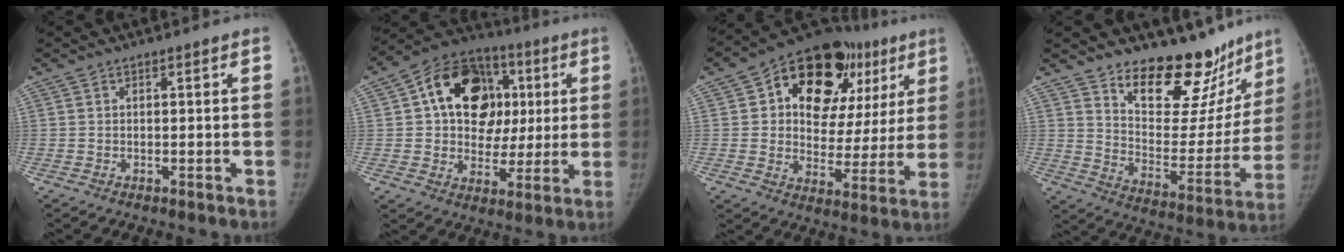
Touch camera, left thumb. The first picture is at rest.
{"total": 19.8, "force": [4.3, 14.9, 12.4], "torque": [-0.144, 0.020, 0.066]}
{"total": 25.2, "force": [10.4, 15.5, 16.9], "torque": [-0.179, 0.015, 0.152]}
{"total": 20.8, "force": [16.7, 9.2, 8.2], "torque": [-0.055, -0.129, 0.244]}